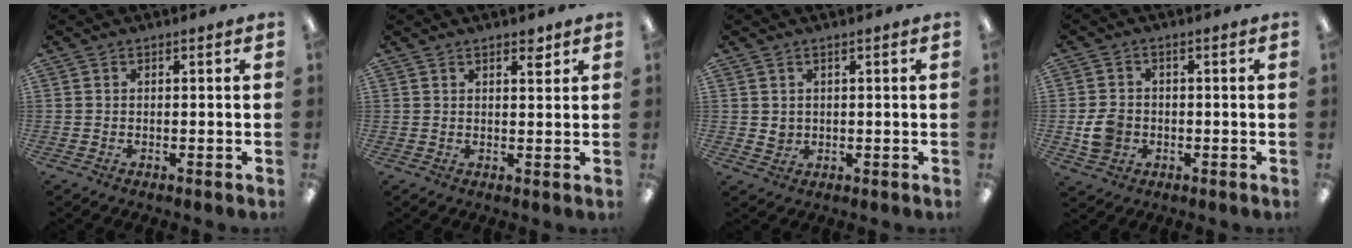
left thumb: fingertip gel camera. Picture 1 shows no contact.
{"total": 3.0, "force": [2.2, 1.0, 1.7], "torque": [-0.021, -0.007, 0.036]}
{"total": 2.0, "force": [0.9, 1.7, 0.6], "torque": [-0.005, -0.001, 0.015]}
{"total": 5.5, "force": [-1.1, 4.6, 2.8], "torque": [-0.053, 0.003, -0.021]}